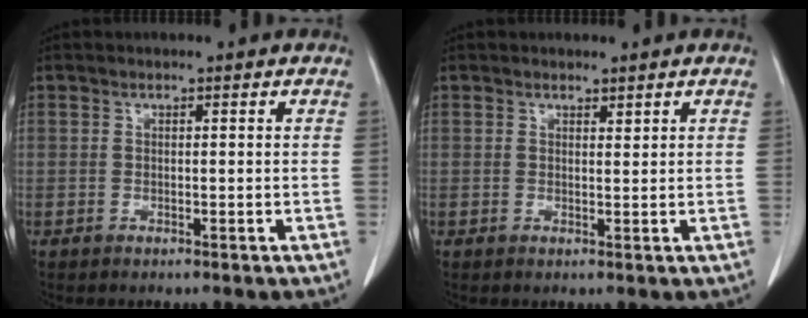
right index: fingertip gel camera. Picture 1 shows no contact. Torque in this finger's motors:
{"motor_torque": [-0.28, 0.27, -0.01, -0.01]}